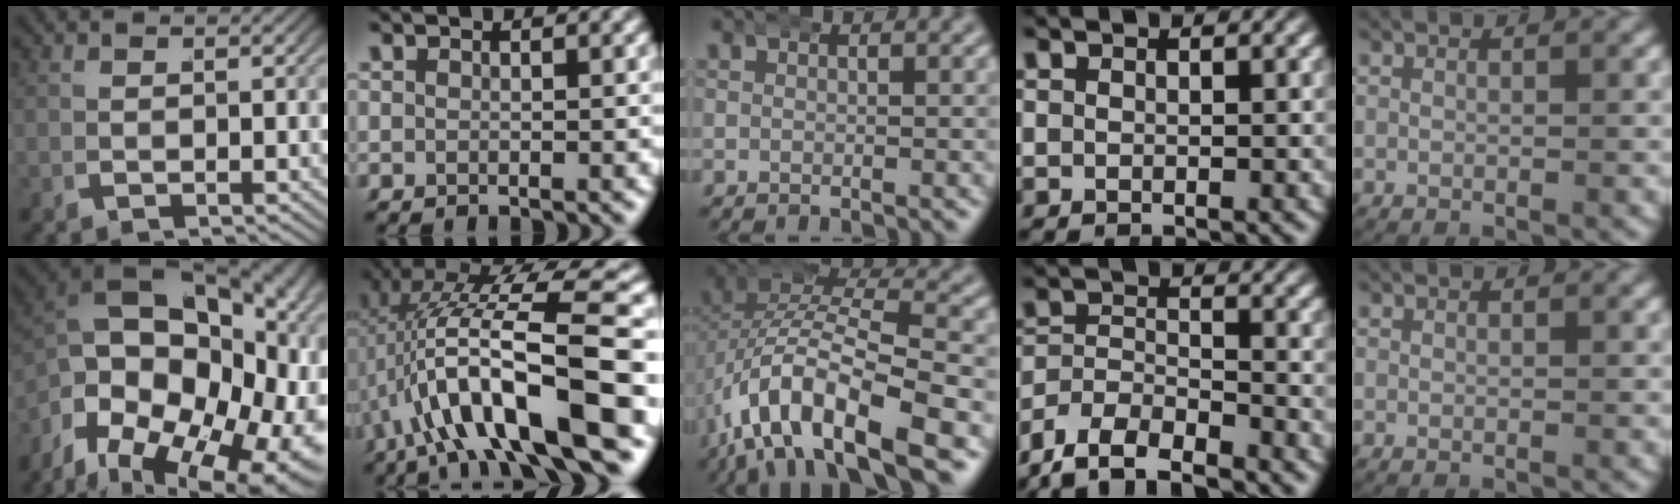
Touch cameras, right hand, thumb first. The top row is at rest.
{"thumb": {"total": 21.8, "force": [-1.0, 14.7, 16.1], "torque": [-0.304, -0.080, 0.022]}, "index": {"total": 12.6, "force": [-0.7, 5.0, 11.5], "torque": [-0.202, 0.000, -0.007]}, "middle": {"total": 13.3, "force": [-3.8, 8.0, 9.9], "torque": [-0.197, -0.034, -0.049]}, "ring": {"total": 8.2, "force": [-5.6, 5.2, 2.9], "torque": [-0.077, -0.035, -0.090]}}